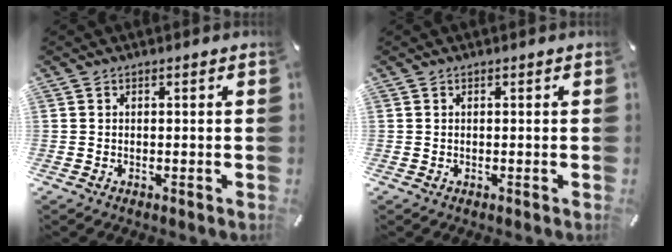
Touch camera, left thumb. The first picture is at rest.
{"total": 0.0}